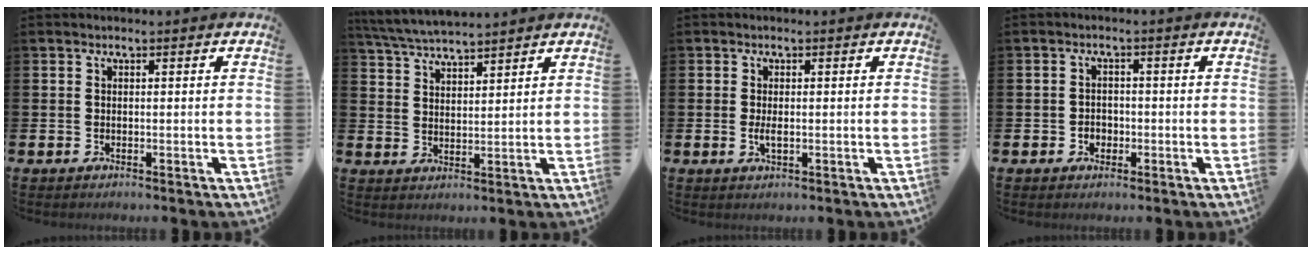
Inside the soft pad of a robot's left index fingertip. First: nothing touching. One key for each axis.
{"total": 4.9, "fx": 4.8, "fy": 0.2, "fz": 0.9, "tx": -0.037, "ty": -0.024, "tz": 0.087}
{"total": 1.7, "fx": -0.1, "fy": 0.6, "fz": 1.6, "tx": -0.029, "ty": 0.002, "tz": -0.003}
{"total": 1.9, "fx": -0.6, "fy": 1.6, "fz": 0.6, "tx": -0.005, "ty": 0.002, "tz": -0.018}